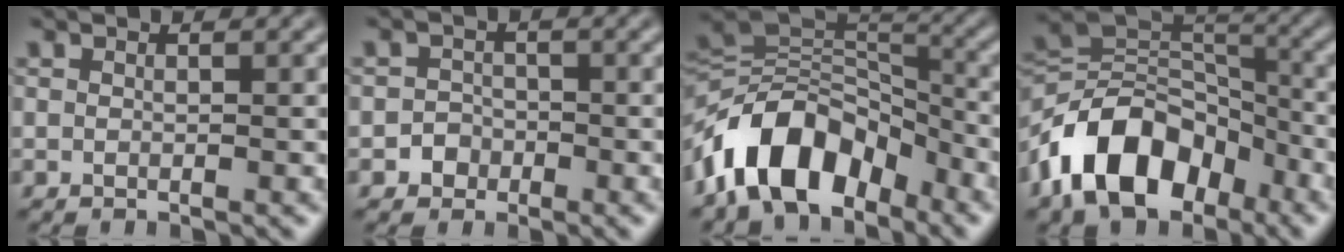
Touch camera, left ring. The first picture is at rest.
{"total": 1.7, "force": [-0.8, 1.5, 0.2], "torque": [0.014, 0.004, -0.019]}
{"total": 10.0, "force": [-5.7, 5.7, 6.0], "torque": [-0.087, 0.015, -0.114]}
{"total": 11.0, "force": [-6.1, 6.7, 6.4], "torque": [-0.103, 0.010, -0.123]}